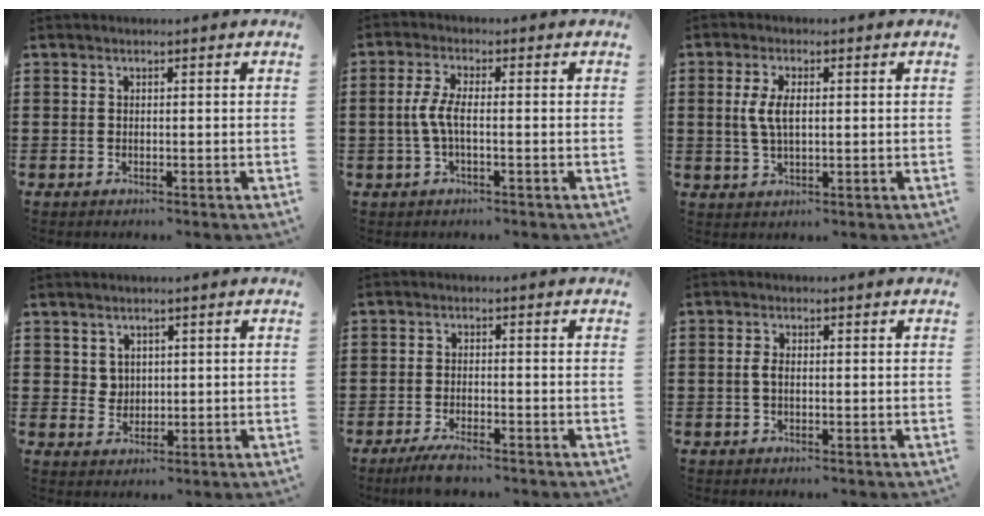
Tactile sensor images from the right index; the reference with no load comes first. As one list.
[{"total": 4.0, "force": [-0.6, 1.1, 3.8], "torque": [-0.098, -0.006, -0.022]}, {"total": 4.6, "force": [0.6, 2.1, 4.1], "torque": [-0.098, 0.004, 0.004]}, {"total": 2.5, "force": [1.5, 2.0, 0.4], "torque": [-0.016, 0.010, 0.028]}, {"total": 3.3, "force": [-2.8, 0.3, 1.7], "torque": [-0.035, -0.002, -0.055]}, {"total": 1.8, "force": [-0.1, 1.0, 1.6], "torque": [-0.039, 0.002, -0.005]}]